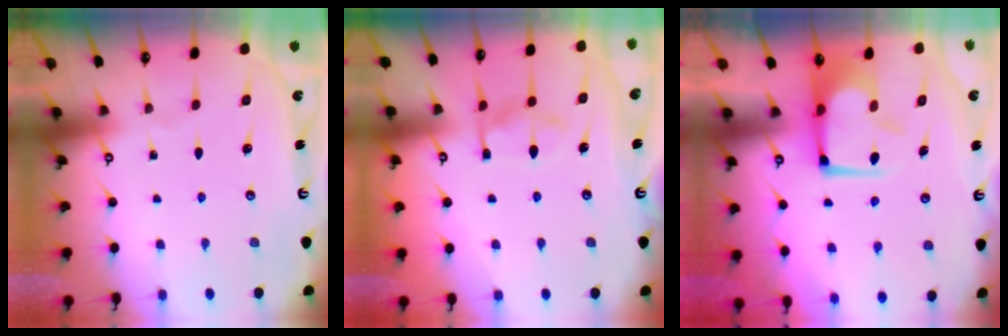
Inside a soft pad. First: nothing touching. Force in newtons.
{"total": 10.4, "press": 10.3, "slide": 1.0}
{"total": 2.9, "press": 2.8, "slide": 0.8}